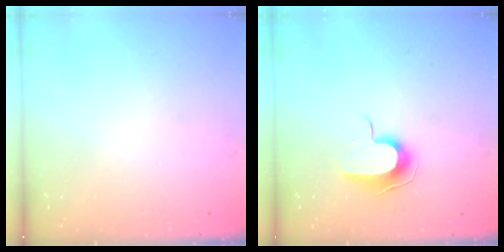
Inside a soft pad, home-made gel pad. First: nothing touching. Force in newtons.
{"total": 8.9, "press": 8.9, "slide": 0.8}